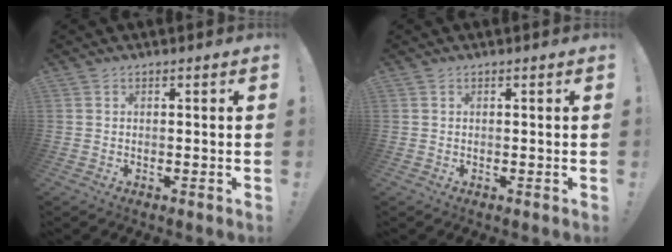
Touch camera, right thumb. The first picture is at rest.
{"total": 0.0}